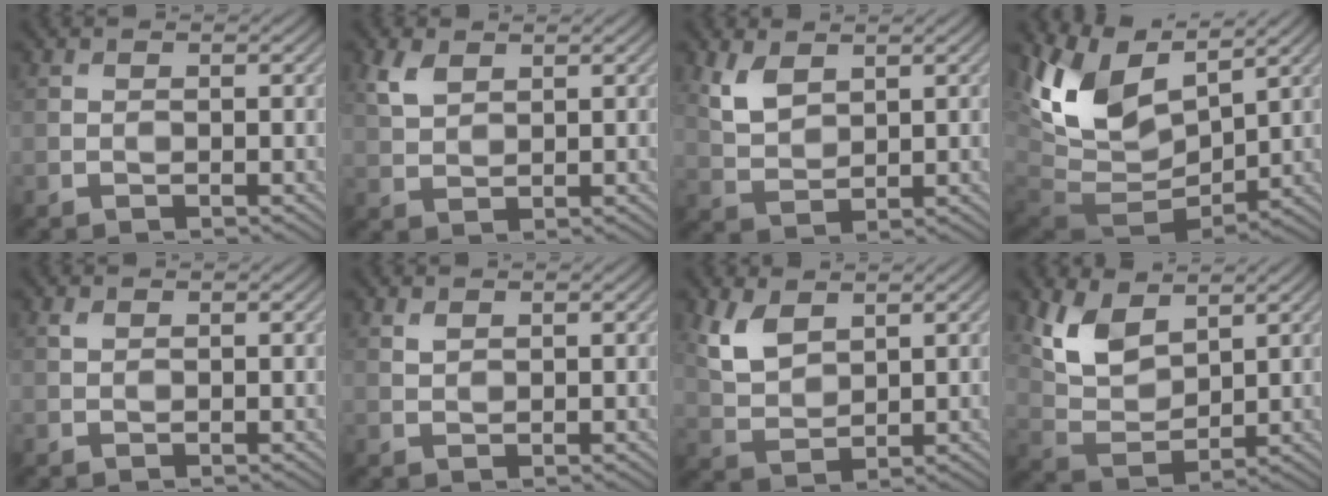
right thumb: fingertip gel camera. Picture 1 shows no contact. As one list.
[{"total": 3.3, "force": [1.9, 1.8, 2.0], "torque": [-0.052, 0.001, 0.042]}, {"total": 4.7, "force": [2.6, 2.6, 2.9], "torque": [-0.077, -0.003, 0.057]}, {"total": 13.0, "force": [5.1, 7.7, 9.2], "torque": [-0.208, 0.001, 0.104]}, {"total": 0.7, "force": [0.4, 0.3, 0.4], "torque": [-0.014, 0.000, 0.010]}, {"total": 1.1, "force": [0.8, 0.5, 0.6], "torque": [-0.019, -0.001, 0.020]}, {"total": 5.7, "force": [3.0, 3.1, 3.6], "torque": [-0.092, -0.003, 0.065]}, {"total": 7.7, "force": [4.3, 4.1, 5.0], "torque": [-0.115, -0.007, 0.088]}]